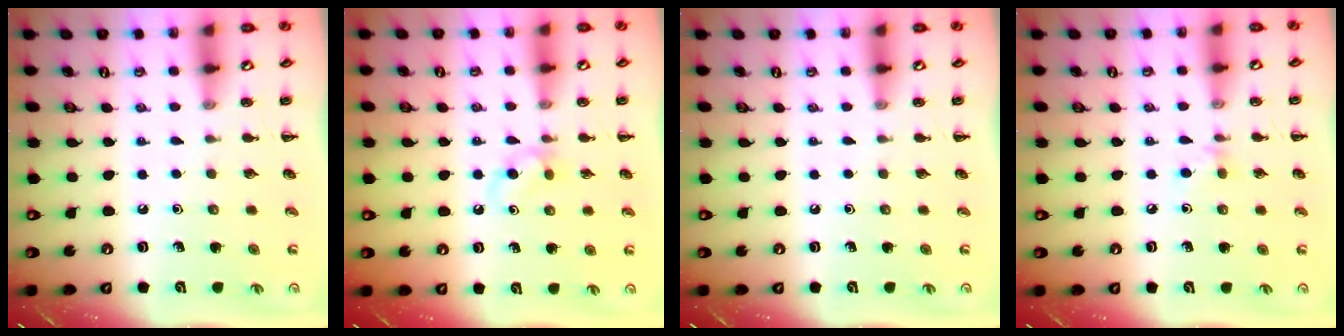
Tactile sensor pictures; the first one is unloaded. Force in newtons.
{"total": 4.6, "press": 4.4, "slide": 1.5}
{"total": 0.0}
{"total": 4.6, "press": 4.3, "slide": 1.7}